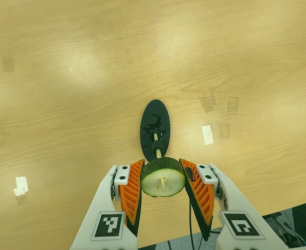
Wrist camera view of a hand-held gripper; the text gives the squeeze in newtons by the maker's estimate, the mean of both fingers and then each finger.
{"total": 11.8, "left": 12.8, "right": 10.9}